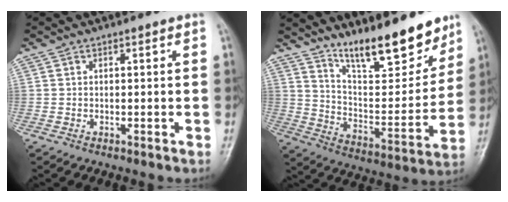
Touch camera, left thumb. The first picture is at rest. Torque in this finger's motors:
{"motor_torque": [0.61, 0.24, 1.05, -1.72, 0.18]}